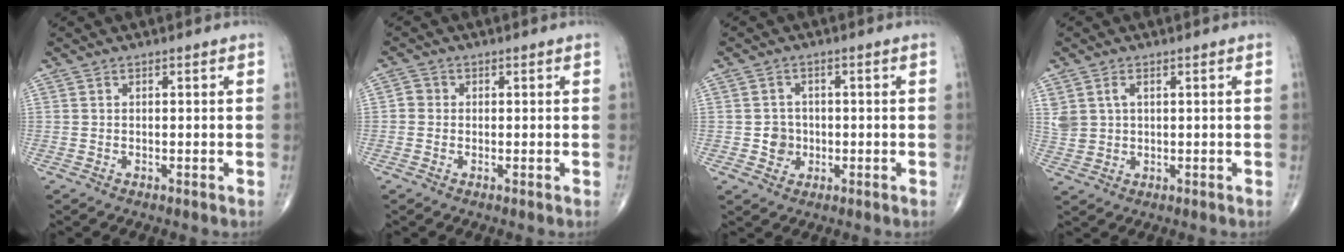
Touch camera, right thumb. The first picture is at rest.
{"total": 1.8, "force": [-0.1, 1.7, 0.7], "torque": [-0.001, 0.005, -0.008]}
{"total": 3.5, "force": [-0.6, 3.3, 1.0], "torque": [0.002, 0.007, -0.009]}
{"total": 5.0, "force": [1.6, 3.5, 3.2], "torque": [-0.076, 0.002, 0.042]}